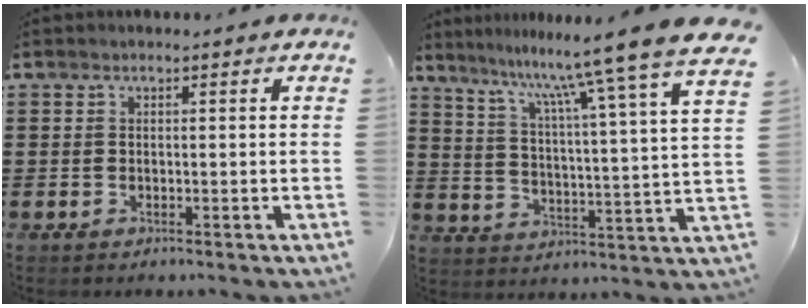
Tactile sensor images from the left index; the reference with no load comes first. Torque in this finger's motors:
{"motor_torque": [1.03, -1.11, 1.05, 0.21]}